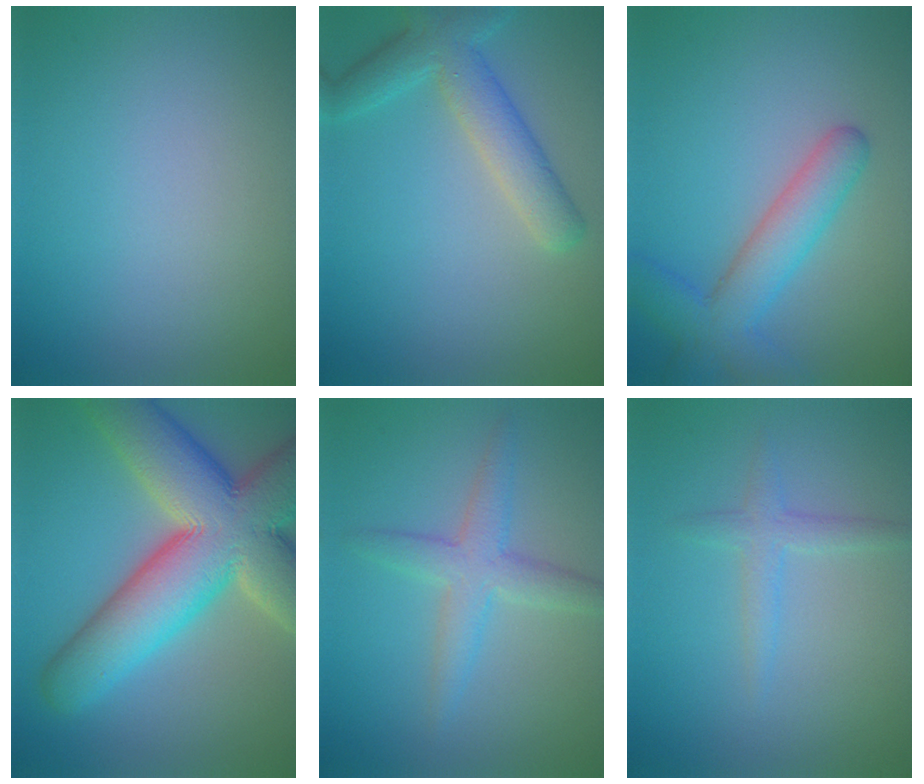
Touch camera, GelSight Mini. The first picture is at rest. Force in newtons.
{"total": 4.6, "press": 4.6, "slide": 0.2}
{"total": 4.9, "press": 4.9, "slide": 0.3}
{"total": 14.7, "press": 14.7, "slide": 1.0}
{"total": 3.5, "press": 3.5, "slide": 0.2}
{"total": 1.8, "press": 1.8, "slide": 0.1}